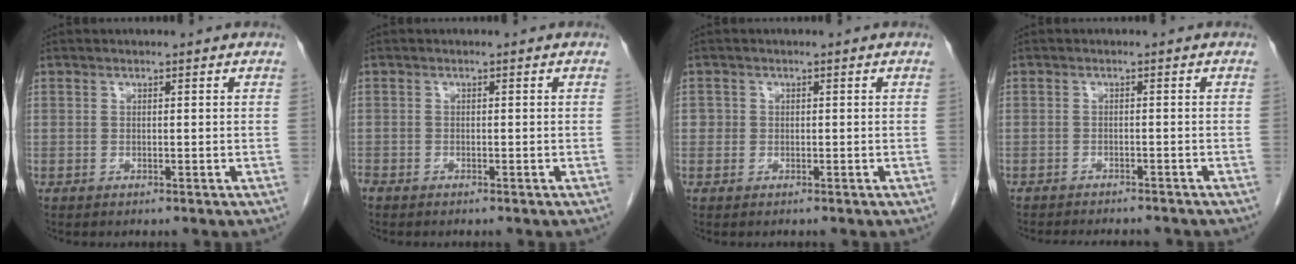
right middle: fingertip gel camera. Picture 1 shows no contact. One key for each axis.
{"total": 1.3, "fx": -1.1, "fy": 0.4, "fz": 0.4, "tx": -0.012, "ty": -0.003, "tz": -0.019}
{"total": 1.2, "fx": -0.2, "fy": 1.1, "fz": 0.0, "tx": 0.005, "ty": 0.006, "tz": -0.006}
{"total": 7.6, "fx": -7.0, "fy": 1.7, "fz": 2.5, "tx": -0.033, "ty": -0.005, "tz": -0.089}